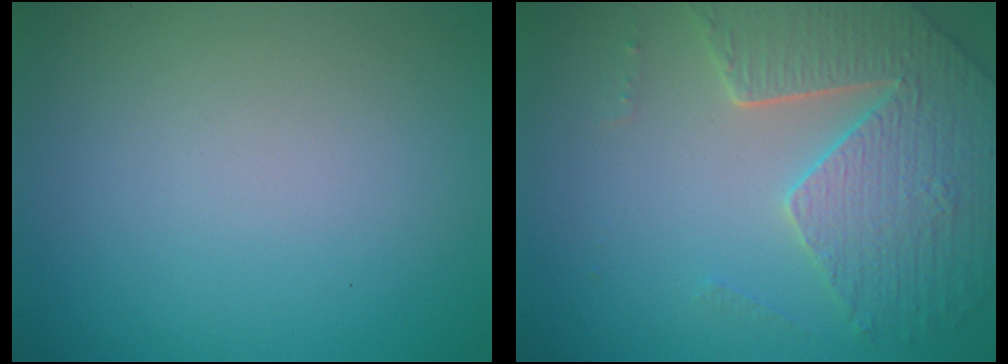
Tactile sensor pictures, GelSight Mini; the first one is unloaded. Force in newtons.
{"total": 5.1, "press": 4.7, "slide": 2.1}